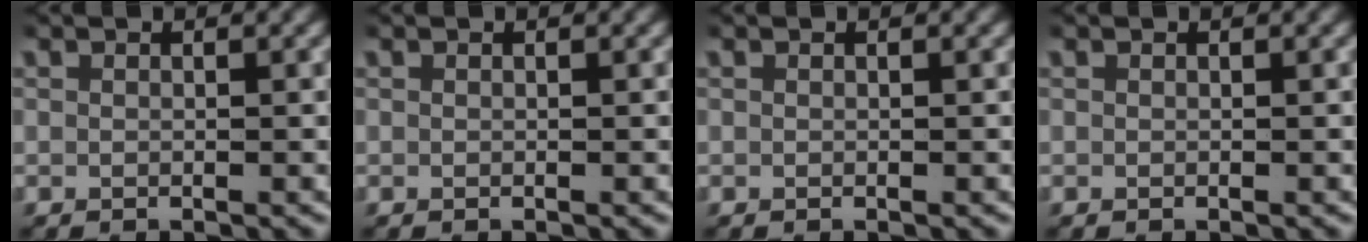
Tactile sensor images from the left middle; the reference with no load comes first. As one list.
[{"total": 0.0}, {"total": 0.0}, {"total": 0.0}]